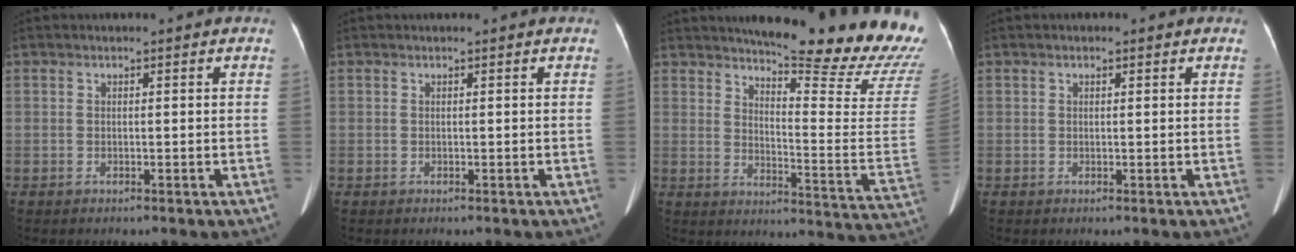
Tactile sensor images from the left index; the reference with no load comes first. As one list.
[{"total": 0.0}, {"total": 22.5, "force": [20.1, 0.8, 10.0], "torque": [-0.140, -0.115, 0.240]}, {"total": 0.5, "force": [0.3, 0.3, 0.3], "torque": [-0.010, 0.003, 0.004]}]